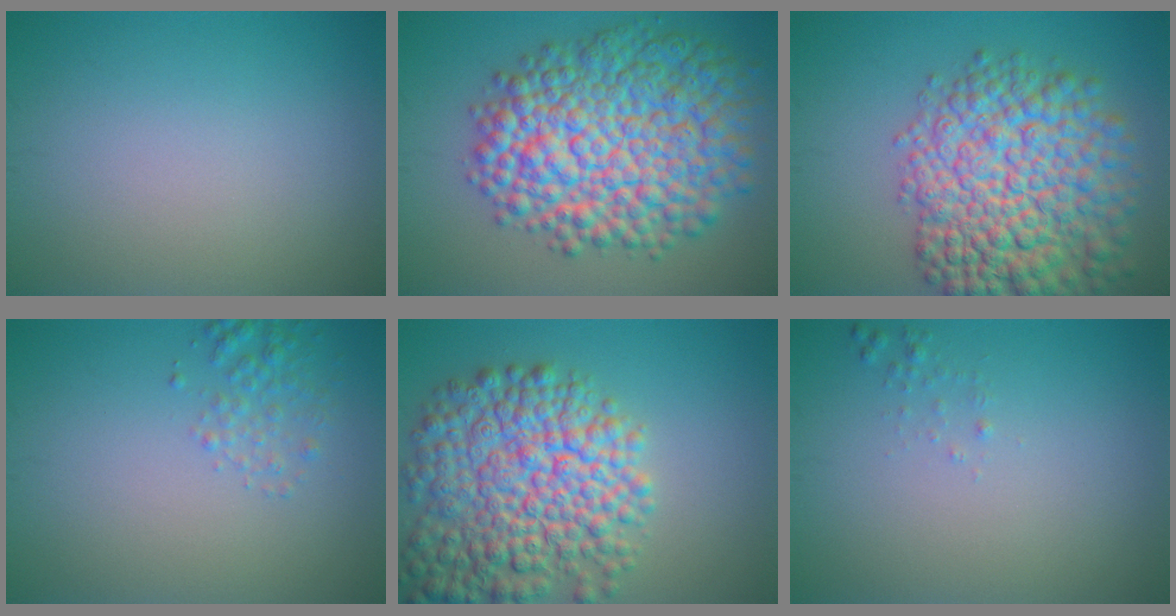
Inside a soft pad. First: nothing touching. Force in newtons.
{"total": 12.9, "press": 12.8, "slide": 0.3}
{"total": 11.7, "press": 11.7, "slide": 0.4}
{"total": 1.8, "press": 1.8, "slide": 0.1}
{"total": 10.5, "press": 10.5, "slide": 0.5}
{"total": 0.6, "press": 0.6, "slide": 0.0}